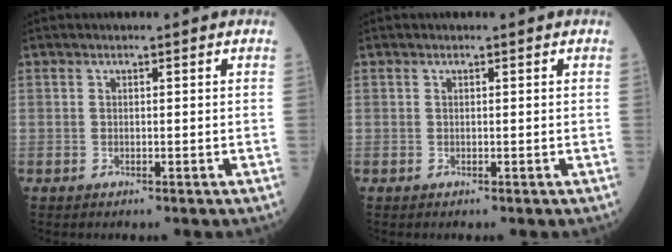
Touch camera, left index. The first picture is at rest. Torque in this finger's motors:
{"motor_torque": [0.00, 0.00, 0.00, 0.00]}